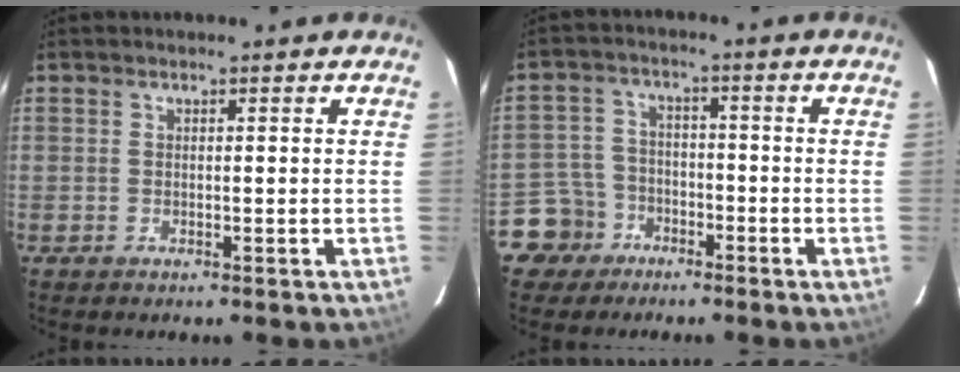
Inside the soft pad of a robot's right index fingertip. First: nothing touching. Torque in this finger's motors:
{"motor_torque": [-0.12, 0.05, -0.20, -0.18]}